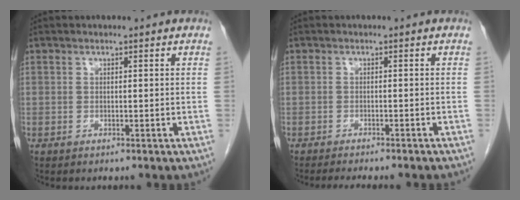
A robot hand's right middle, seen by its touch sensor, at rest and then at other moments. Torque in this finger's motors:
{"motor_torque": [0.35, -0.31, 0.03, 0.02]}